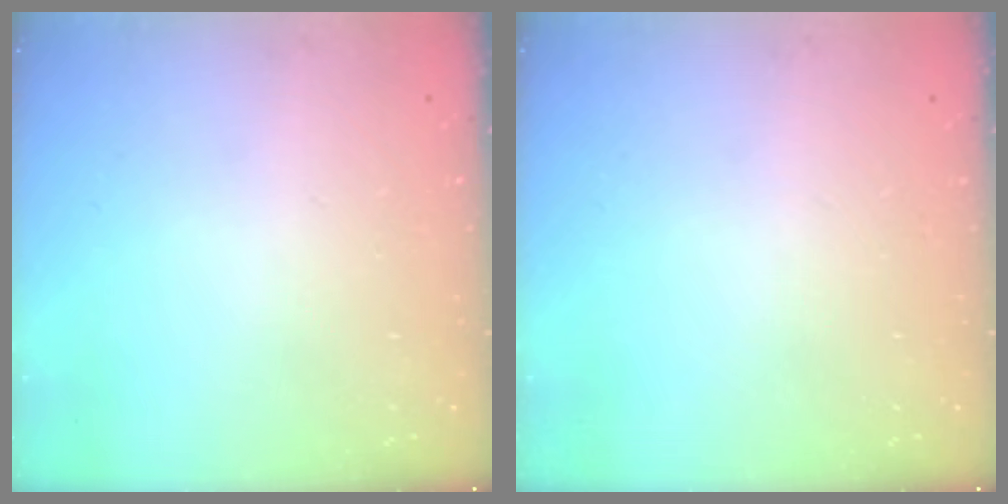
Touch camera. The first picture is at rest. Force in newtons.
{"total": 0.0}